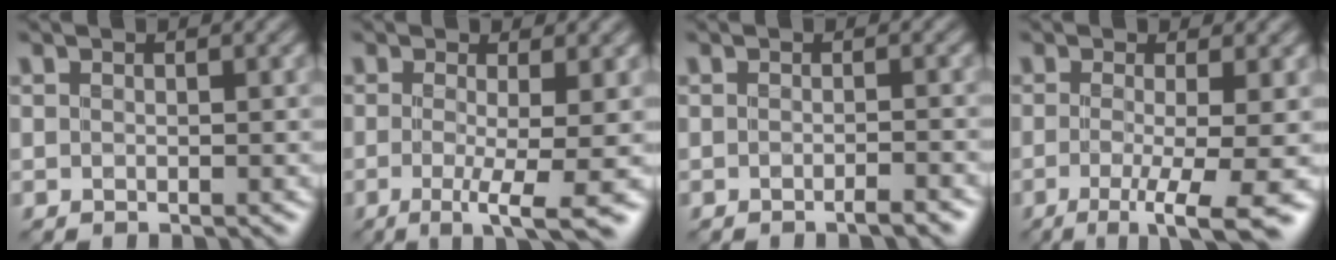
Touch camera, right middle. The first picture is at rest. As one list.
[{"total": 5.5, "force": [-1.5, 1.2, 5.2], "torque": [-0.077, -0.014, -0.026]}, {"total": 1.3, "force": [-1.0, 0.0, 0.8], "torque": [-0.010, 0.000, -0.019]}, {"total": 6.9, "force": [-2.4, 1.7, 6.3], "torque": [-0.086, -0.015, -0.037]}]